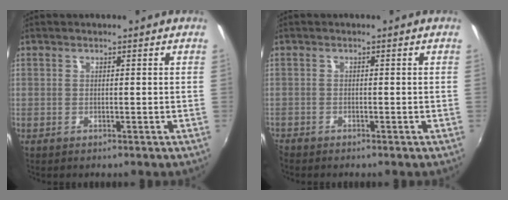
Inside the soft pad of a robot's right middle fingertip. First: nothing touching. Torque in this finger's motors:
{"motor_torque": [0.17, -0.62, 0.14, 0.13]}